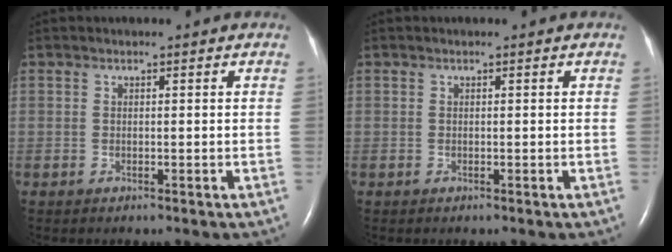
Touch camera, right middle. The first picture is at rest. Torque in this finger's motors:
{"motor_torque": [0.14, -0.18, 0.05, 0.01]}